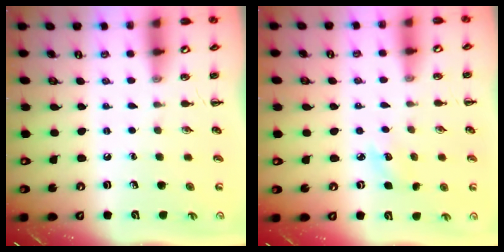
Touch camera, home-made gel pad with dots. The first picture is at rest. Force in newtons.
{"total": 4.0, "press": 3.9, "slide": 0.9}